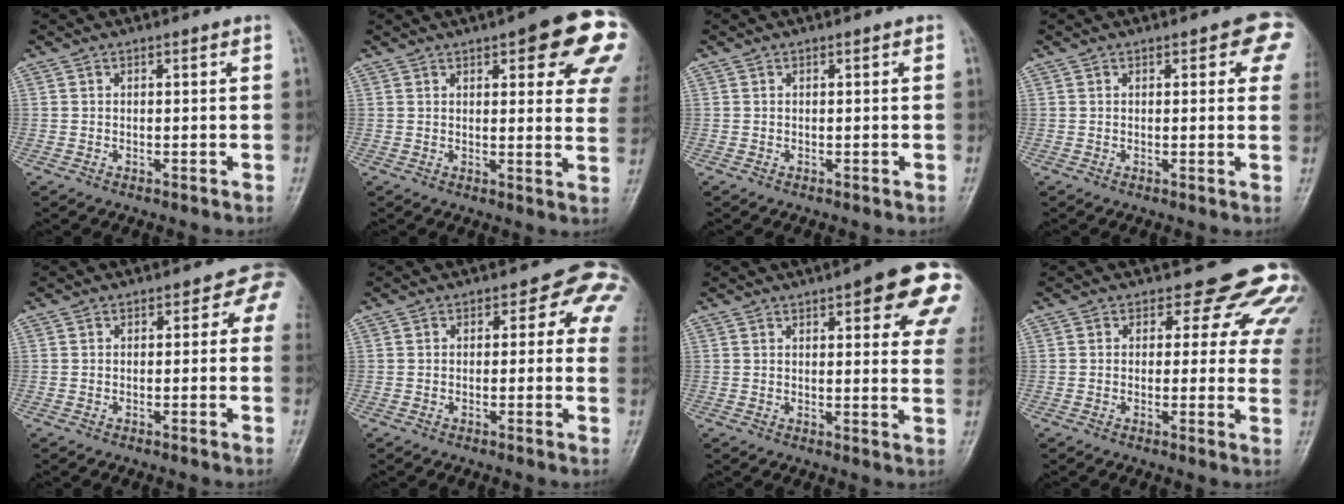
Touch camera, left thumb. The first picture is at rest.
{"total": 17.2, "force": [7.9, 5.4, 14.3], "torque": [-0.145, -0.021, 0.086]}
{"total": 0.0}
{"total": 5.8, "force": [2.6, 2.7, 4.4], "torque": [-0.011, -0.003, 0.019]}
{"total": 3.4, "force": [0.5, 2.6, 2.2], "torque": [0.014, 0.008, -0.010]}
{"total": 7.0, "force": [1.5, 4.4, 5.2], "torque": [-0.009, 0.006, 0.001]}
{"total": 15.3, "force": [6.6, 4.8, 12.9], "torque": [-0.124, -0.016, 0.071]}
{"total": 10.6, "force": [6.7, 6.3, 5.3], "torque": [-0.002, -0.025, 0.051]}